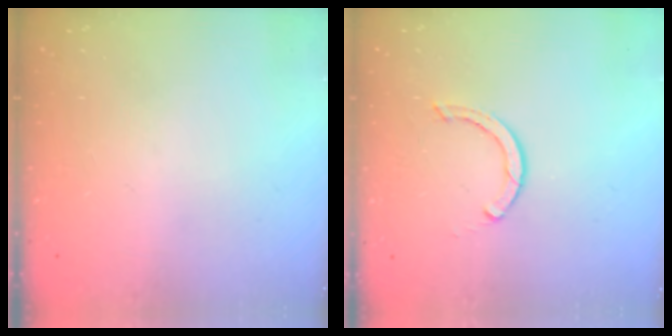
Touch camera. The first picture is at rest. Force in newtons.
{"total": 2.4, "press": 2.4, "slide": 0.0}